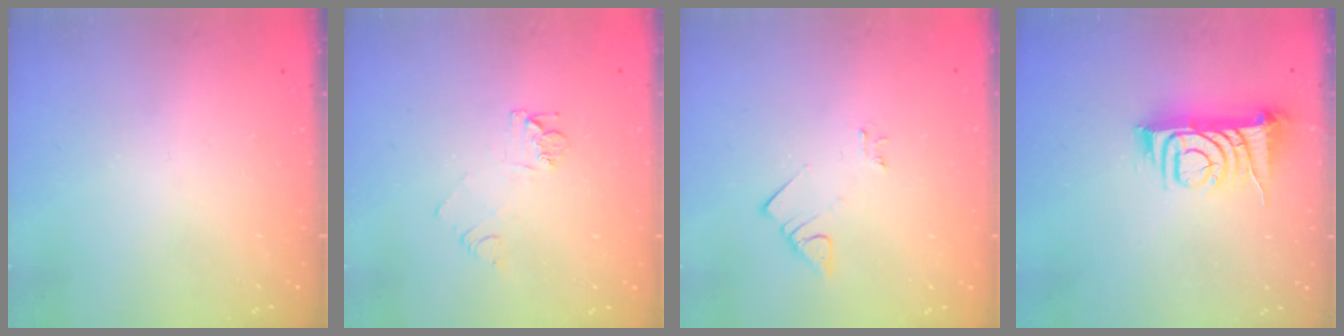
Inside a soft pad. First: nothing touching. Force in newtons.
{"total": 5.6, "press": 5.6, "slide": 0.5}
{"total": 3.2, "press": 3.2, "slide": 0.1}
{"total": 9.7, "press": 9.6, "slide": 1.2}